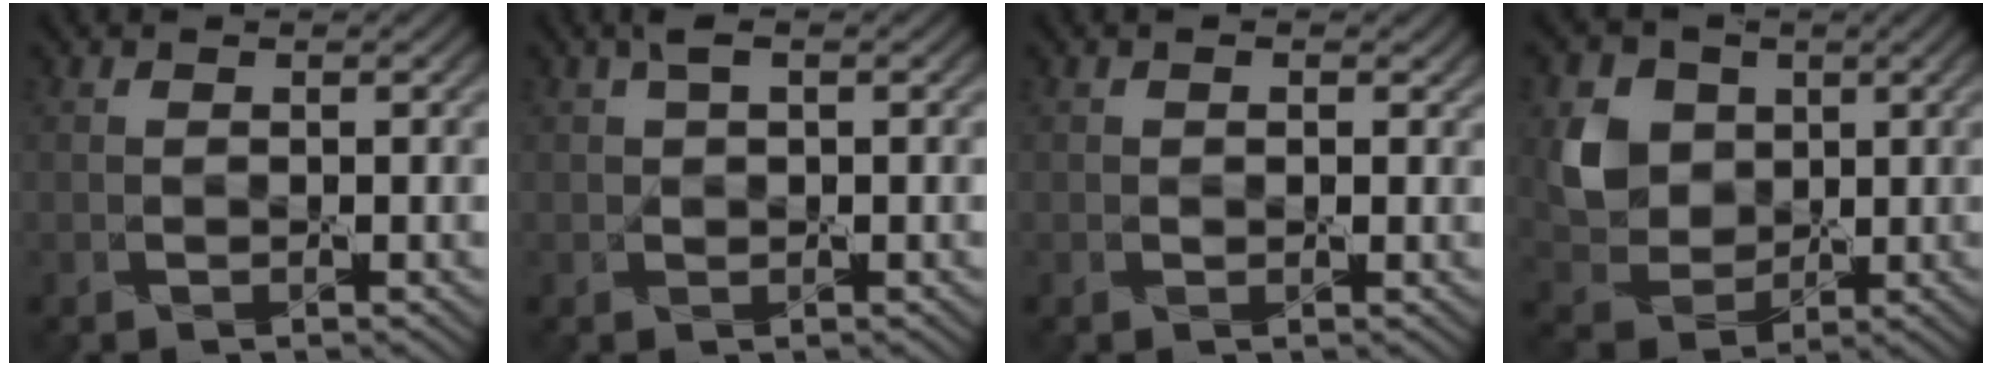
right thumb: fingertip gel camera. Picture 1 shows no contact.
{"total": 1.8, "force": [0.8, 0.9, 1.3], "torque": [-0.027, 0.009, 0.012]}
{"total": 0.8, "force": [0.3, 0.8, 0.2], "torque": [-0.002, -0.001, -0.001]}
{"total": 6.5, "force": [1.7, 5.6, 2.9], "torque": [-0.082, 0.001, 0.027]}